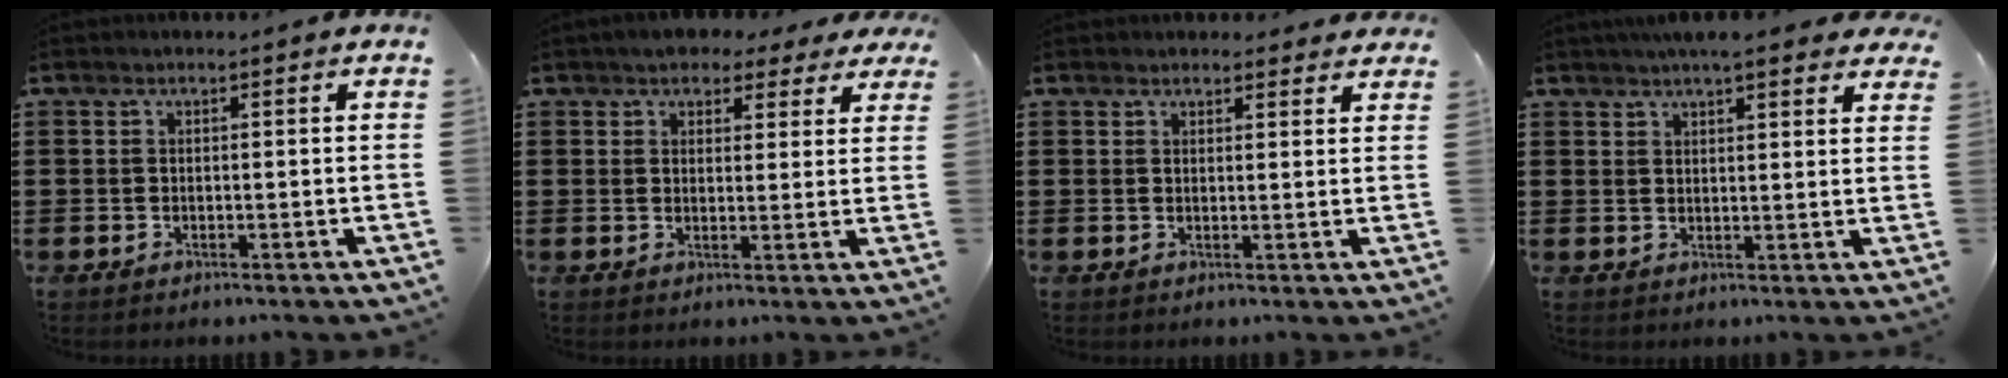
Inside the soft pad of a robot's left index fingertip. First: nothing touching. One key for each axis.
{"total": 4.2, "fx": 3.6, "fy": 1.9, "fz": 1.1, "tx": -0.030, "ty": 0.000, "tz": 0.066}
{"total": 2.1, "fx": 2.0, "fy": 0.6, "fz": 0.1, "tx": 0.000, "ty": -0.002, "tz": 0.036}
{"total": 4.9, "fx": 4.2, "fy": 0.5, "fz": 2.3, "tx": -0.049, "ty": -0.007, "tz": 0.075}